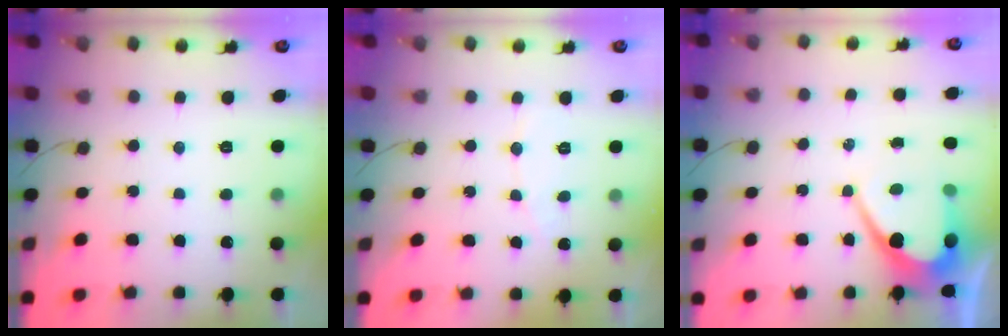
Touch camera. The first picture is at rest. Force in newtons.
{"total": 3.7, "press": 3.7, "slide": 0.3}
{"total": 9.6, "press": 9.5, "slide": 0.8}